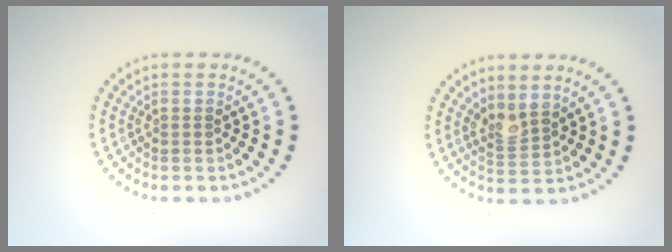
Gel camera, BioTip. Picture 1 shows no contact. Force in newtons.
{"total": 2.0, "press": 1.6, "slide": 1.2}